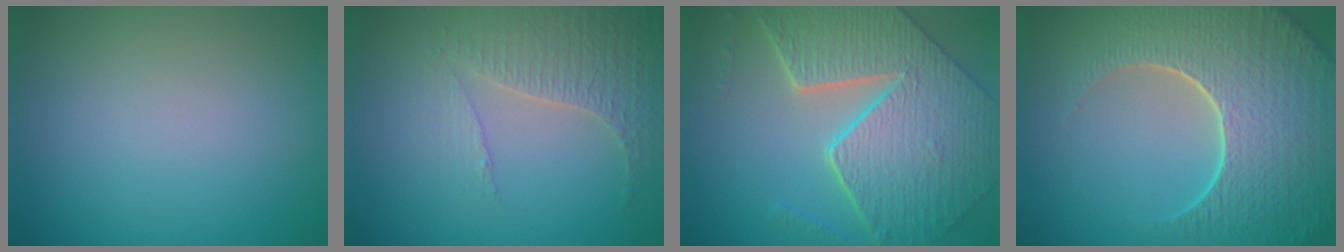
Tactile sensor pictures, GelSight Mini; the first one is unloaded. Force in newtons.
{"total": 3.4, "press": 3.2, "slide": 1.4}
{"total": 9.6, "press": 7.1, "slide": 6.5}
{"total": 9.5, "press": 6.7, "slide": 6.6}